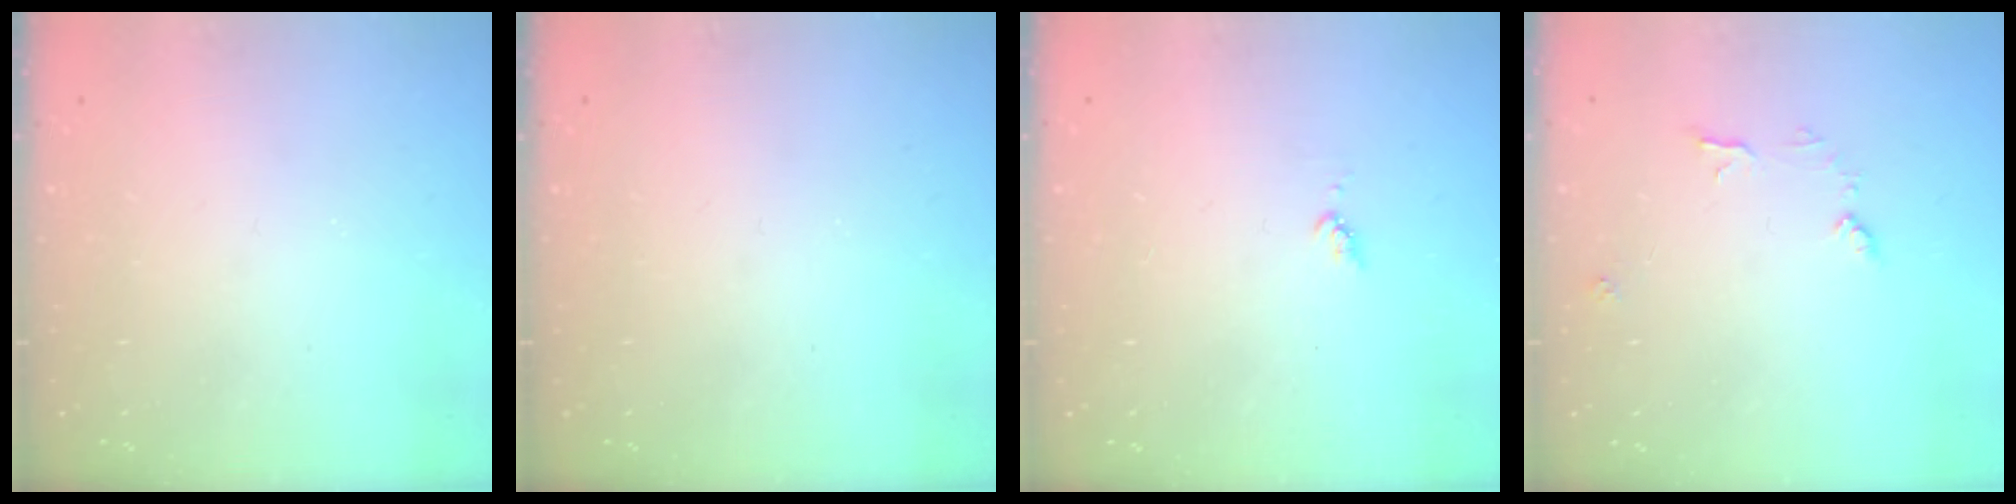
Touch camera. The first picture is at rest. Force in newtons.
{"total": 0.0}
{"total": 4.4, "press": 4.3, "slide": 0.4}
{"total": 6.8, "press": 6.8, "slide": 0.4}